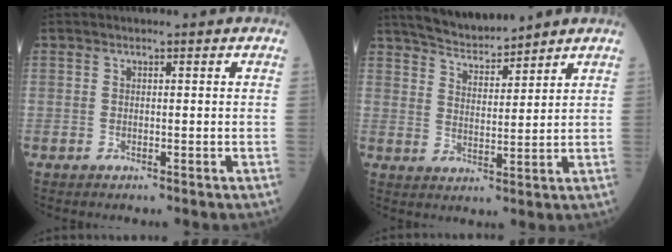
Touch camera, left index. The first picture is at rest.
{"total": 8.0, "force": [7.5, 0.8, 2.6], "torque": [-0.051, 0.013, 0.140]}